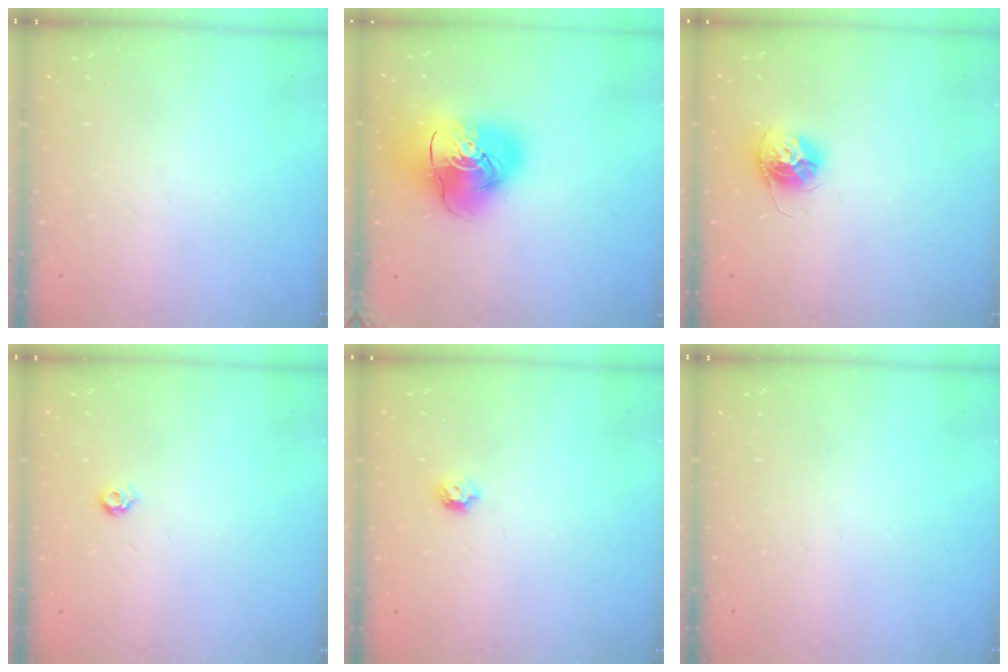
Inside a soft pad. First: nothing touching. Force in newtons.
{"total": 18.1, "press": 17.9, "slide": 2.7}
{"total": 11.3, "press": 11.2, "slide": 0.8}
{"total": 4.2, "press": 4.1, "slide": 0.8}
{"total": 5.4, "press": 5.4, "slide": 0.9}
{"total": 0.0}